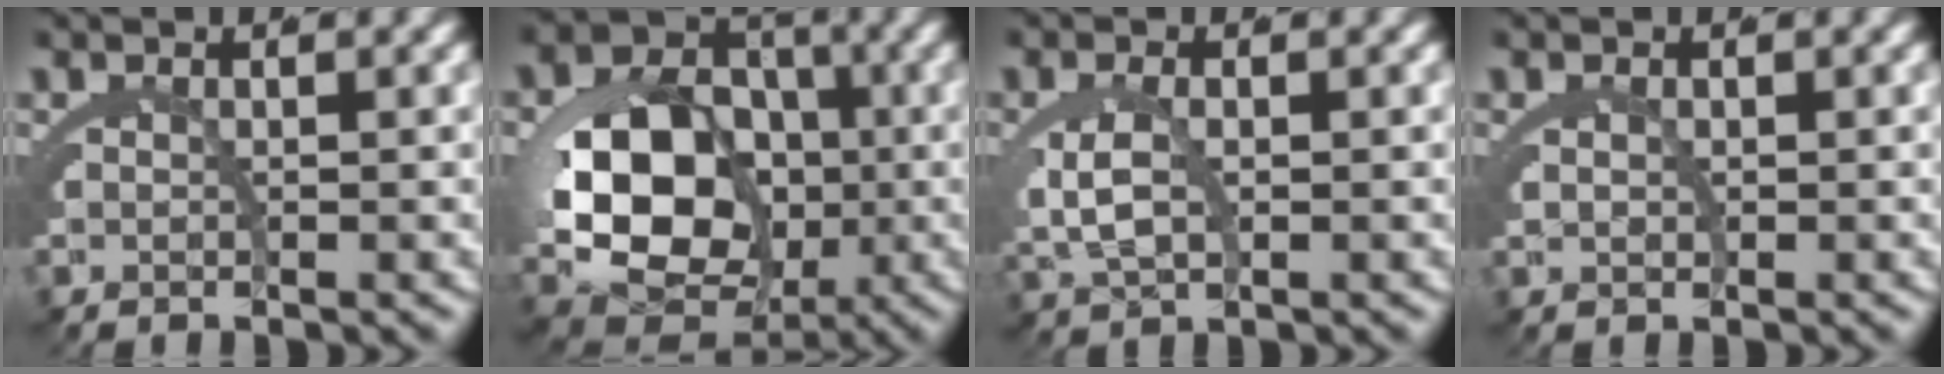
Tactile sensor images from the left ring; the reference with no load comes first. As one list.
[{"total": 12.9, "force": [-1.2, 9.9, 8.1], "torque": [-0.151, -0.037, -0.011]}, {"total": 2.9, "force": [-0.1, 1.4, 2.6], "torque": [-0.076, -0.015, 0.014]}, {"total": 0.5, "force": [0.2, -0.2, 0.4], "torque": [-0.013, -0.009, 0.014]}]